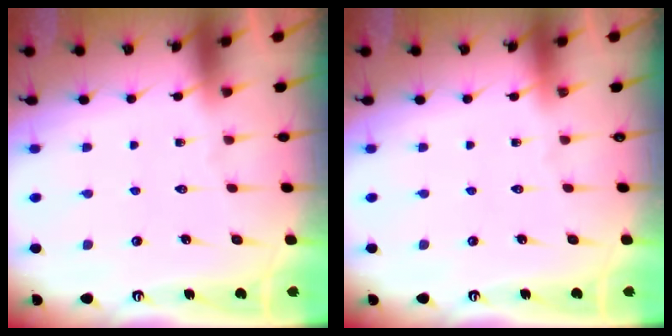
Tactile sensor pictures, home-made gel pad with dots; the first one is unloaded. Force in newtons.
{"total": 0.0}